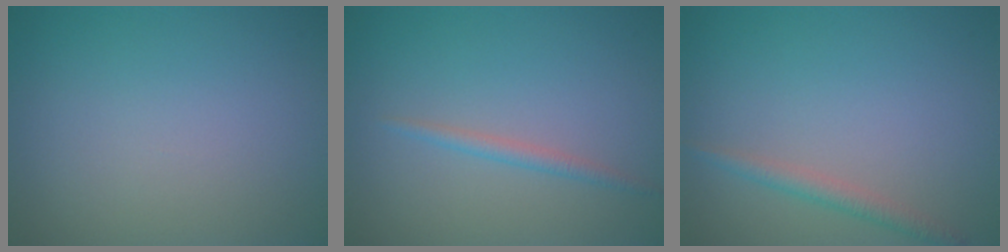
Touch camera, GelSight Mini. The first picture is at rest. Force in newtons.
{"total": 1.2, "press": 1.2, "slide": 0.0}
{"total": 1.6, "press": 1.6, "slide": 0.1}